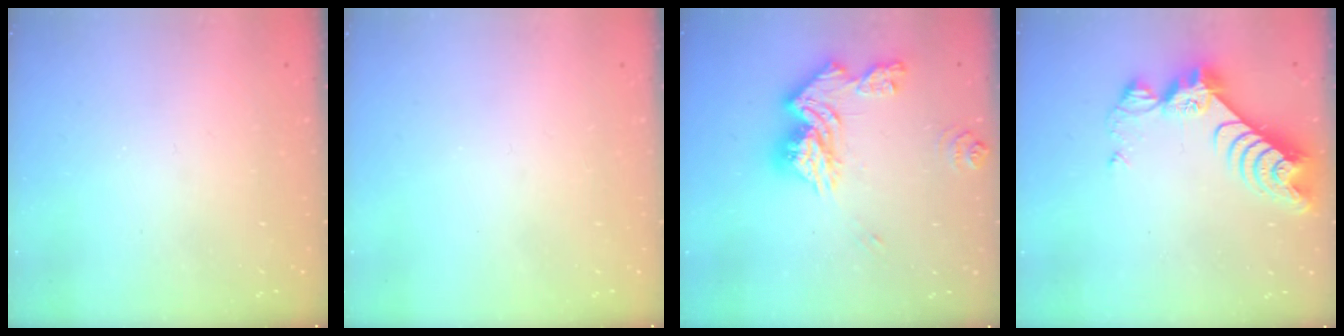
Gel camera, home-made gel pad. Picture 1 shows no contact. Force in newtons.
{"total": 0.0}
{"total": 16.0, "press": 15.9, "slide": 1.8}
{"total": 10.1, "press": 10.1, "slide": 0.8}